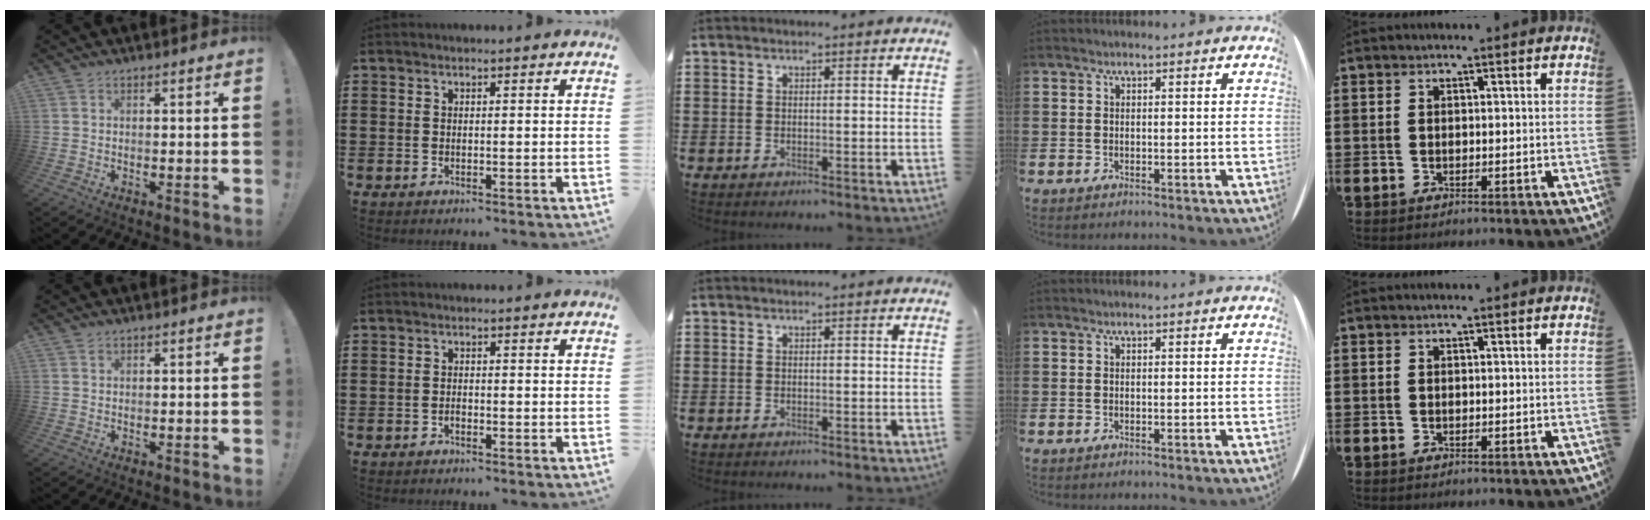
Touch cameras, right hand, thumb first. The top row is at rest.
{"thumb": {"total": 0.7, "force": [0.4, 0.4, 0.3], "torque": [-0.001, -0.001, 0.007]}, "index": {"total": 0.8, "force": [-0.6, 0.4, 0.4], "torque": [-0.009, -0.002, -0.010]}}